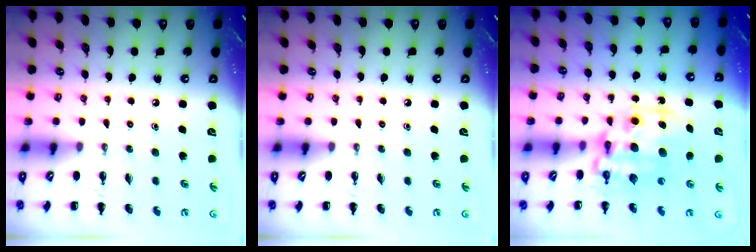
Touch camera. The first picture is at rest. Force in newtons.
{"total": 0.0}
{"total": 12.9, "press": 12.6, "slide": 3.1}